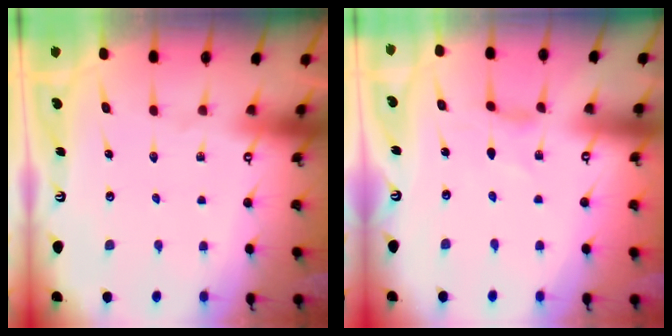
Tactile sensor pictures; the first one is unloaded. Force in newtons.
{"total": 0.6, "press": 0.5, "slide": 0.2}